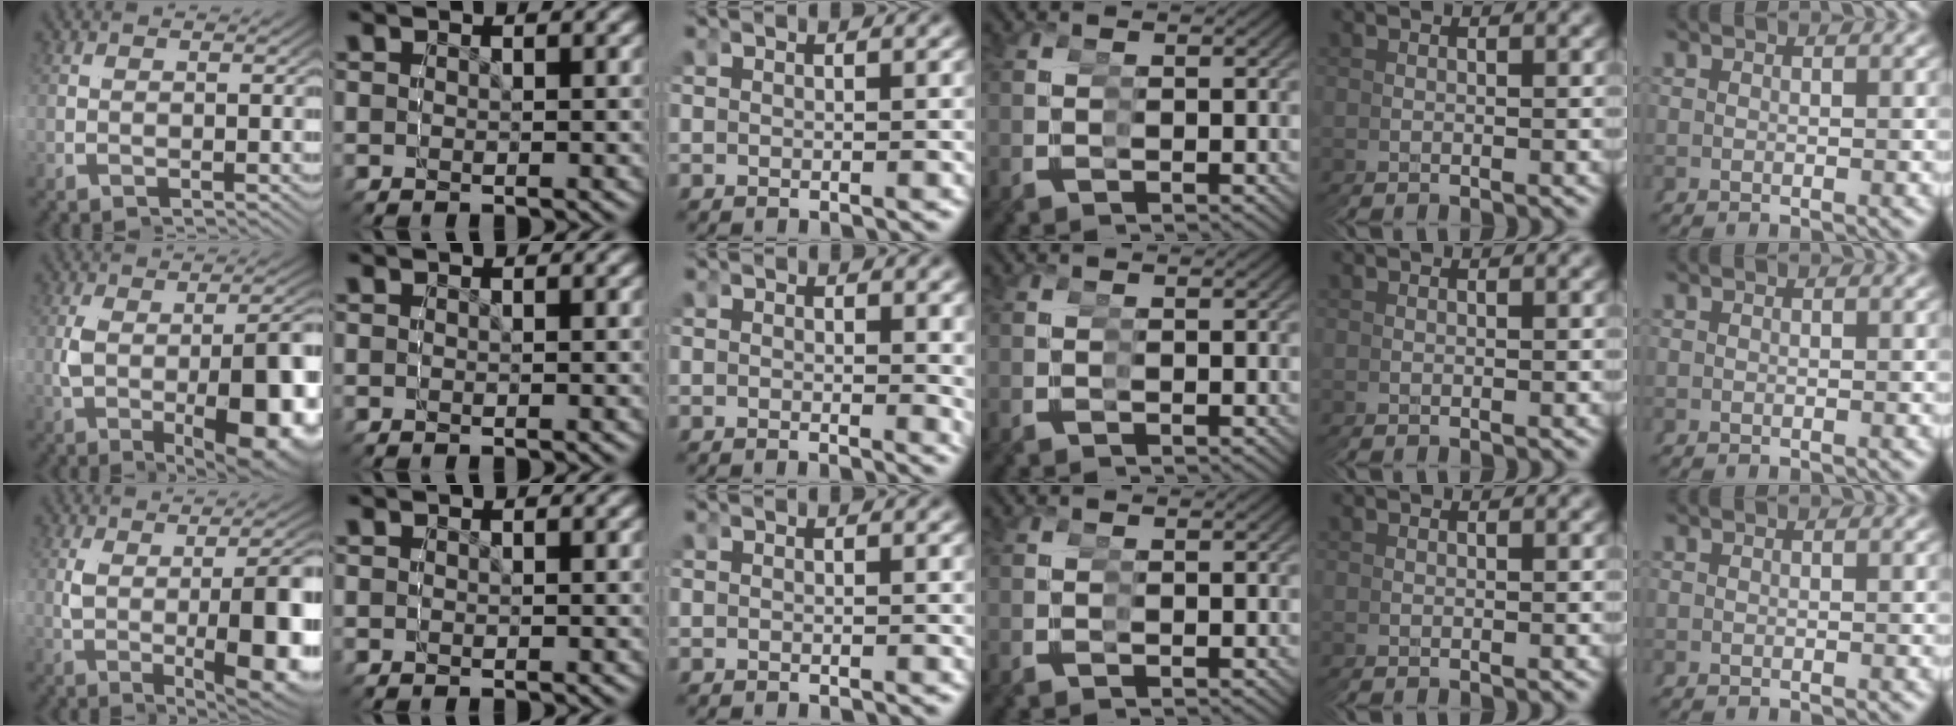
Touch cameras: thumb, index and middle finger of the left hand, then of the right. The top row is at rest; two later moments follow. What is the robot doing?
{"motion": "grasp_and_lifting", "object": "legos"}